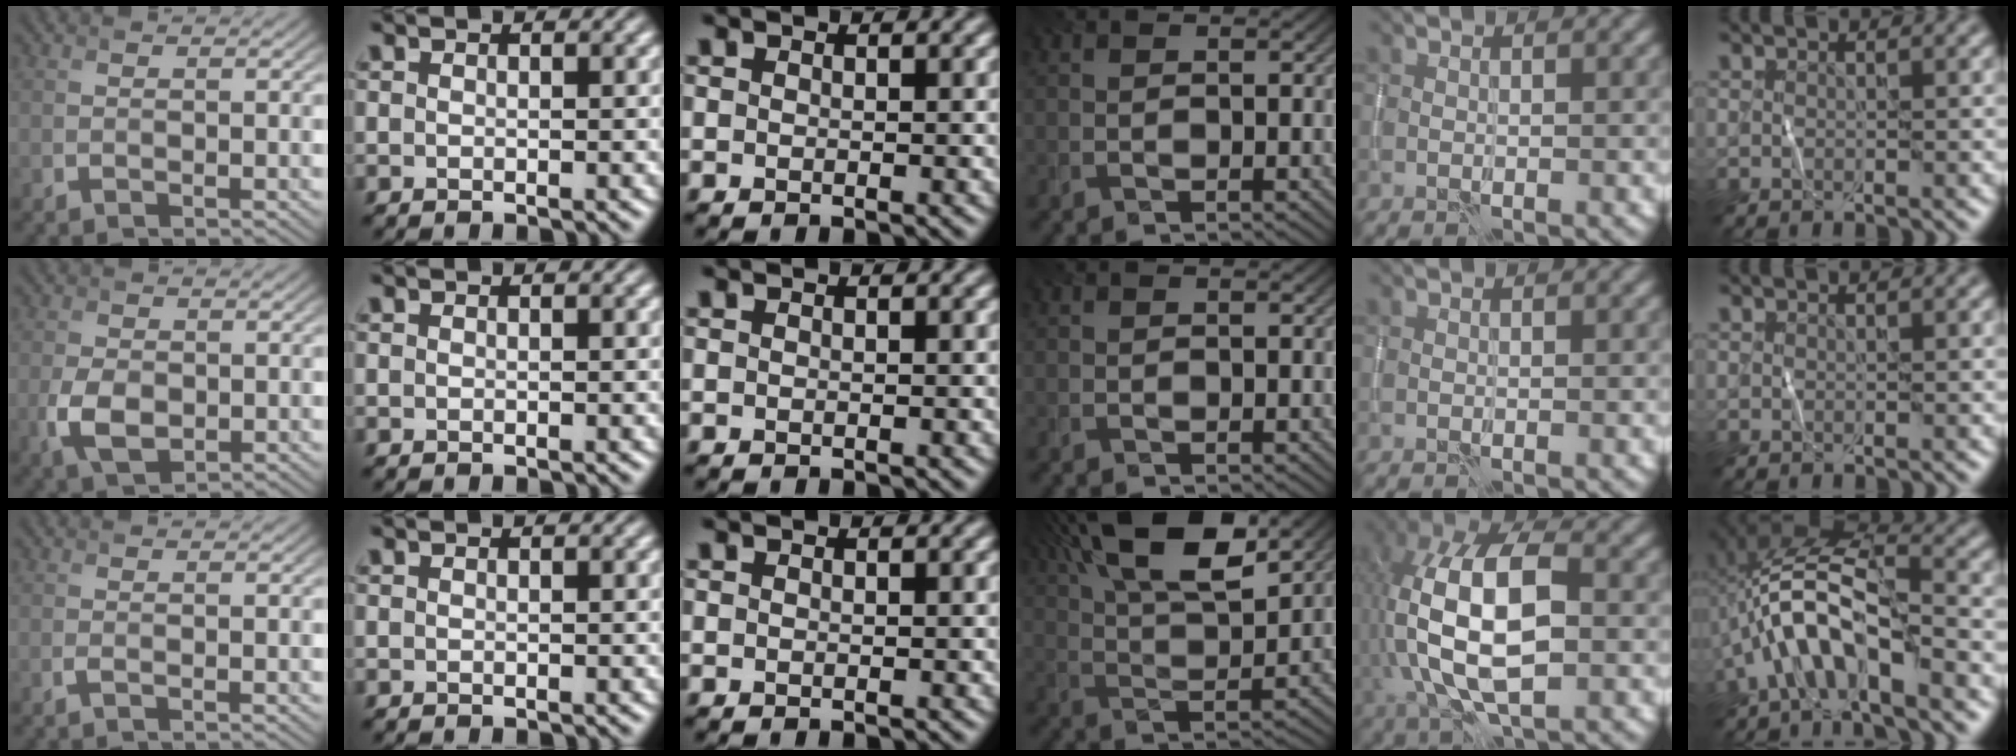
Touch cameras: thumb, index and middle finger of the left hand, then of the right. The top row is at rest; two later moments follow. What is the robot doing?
{"motion": "wipe", "object": "whiteboard"}